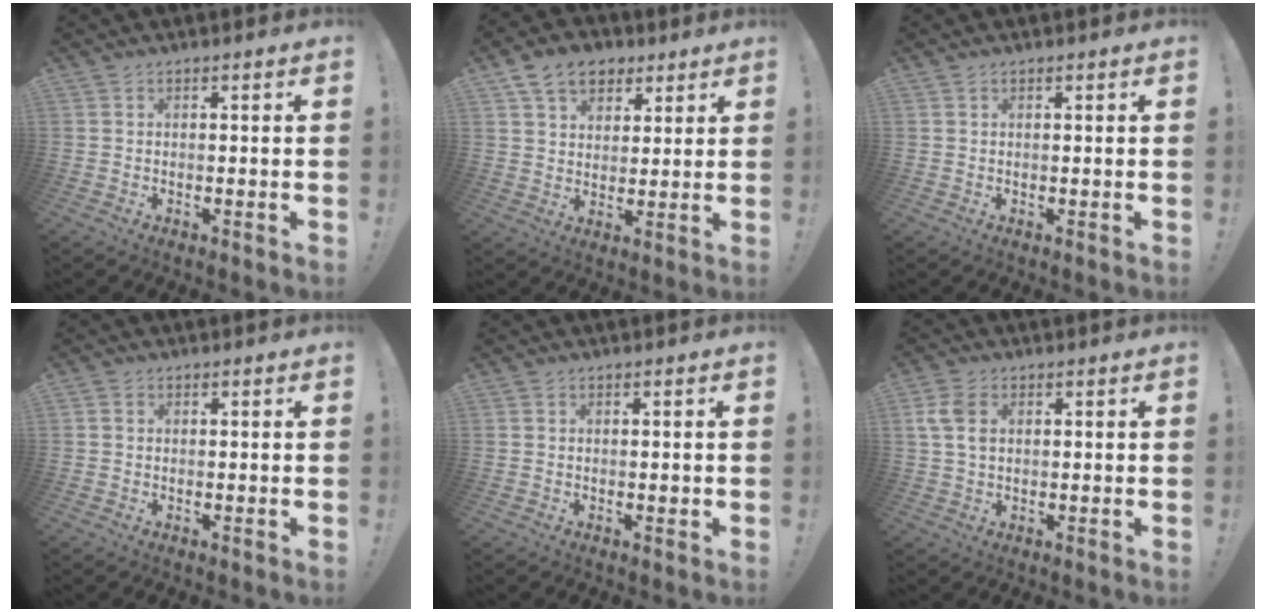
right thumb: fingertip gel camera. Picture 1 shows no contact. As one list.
[{"total": 11.3, "force": [6.3, 8.1, 4.8], "torque": [-0.070, -0.026, 0.121]}, {"total": 0.5, "force": [0.4, 0.3, 0.2], "torque": [0.003, -0.002, 0.006]}, {"total": 0.7, "force": [0.0, 0.7, 0.1], "torque": [-0.005, 0.004, 0.001]}, {"total": 0.8, "force": [-0.1, 0.4, 0.7], "torque": [-0.012, 0.003, -0.001]}, {"total": 6.6, "force": [1.8, 4.3, 4.6], "torque": [-0.091, 0.002, 0.035]}]